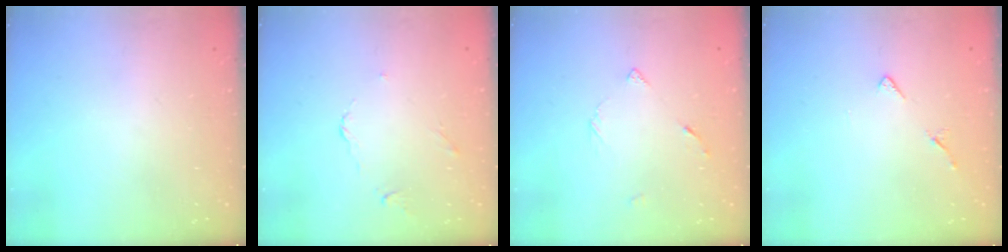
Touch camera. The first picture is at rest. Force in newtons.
{"total": 2.6, "press": 2.5, "slide": 0.6}
{"total": 3.3, "press": 3.3, "slide": 0.5}
{"total": 6.7, "press": 6.7, "slide": 0.8}